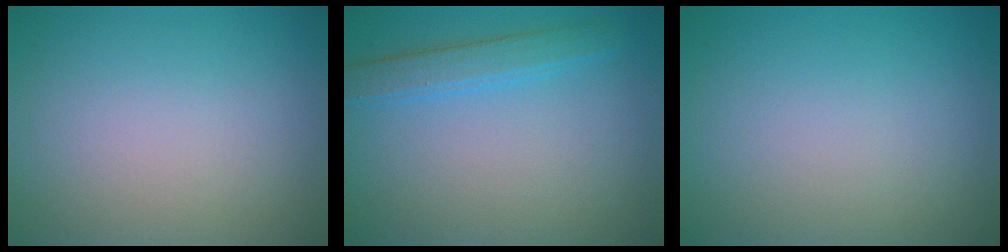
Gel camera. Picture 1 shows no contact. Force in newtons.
{"total": 2.5, "press": 2.5, "slide": 0.1}
{"total": 0.0}